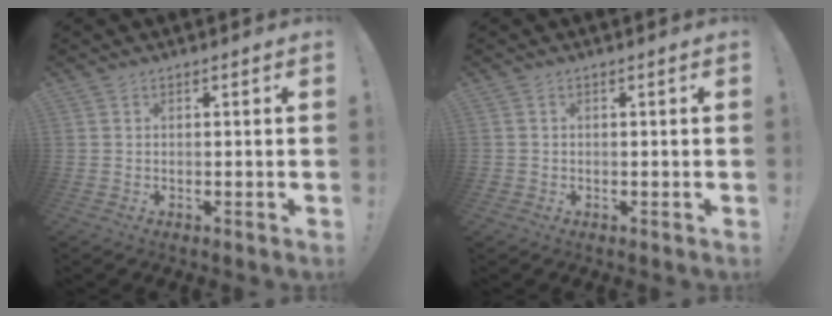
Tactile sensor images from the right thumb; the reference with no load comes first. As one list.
[{"total": 0.8, "force": [-0.4, 0.7, 0.1], "torque": [0.001, 0.003, -0.008]}]